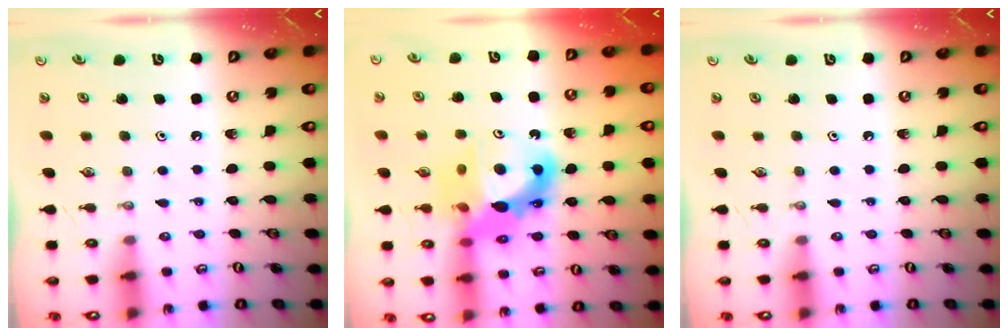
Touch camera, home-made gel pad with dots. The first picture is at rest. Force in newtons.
{"total": 15.6, "press": 15.5, "slide": 1.6}
{"total": 0.0}